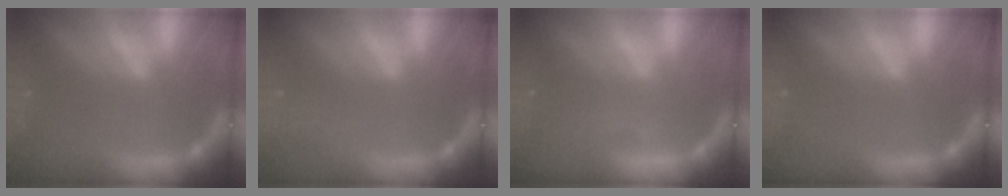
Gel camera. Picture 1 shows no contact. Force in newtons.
{"total": 1.4}
{"total": 1.4}
{"total": 0.0}